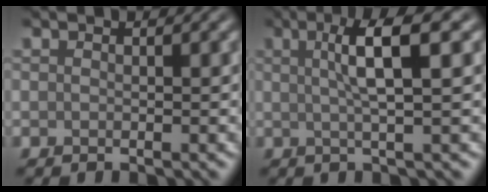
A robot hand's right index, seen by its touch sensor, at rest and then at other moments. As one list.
[{"total": 5.2, "force": [1.4, 0.9, 4.9], "torque": [-0.076, 0.009, 0.019]}]